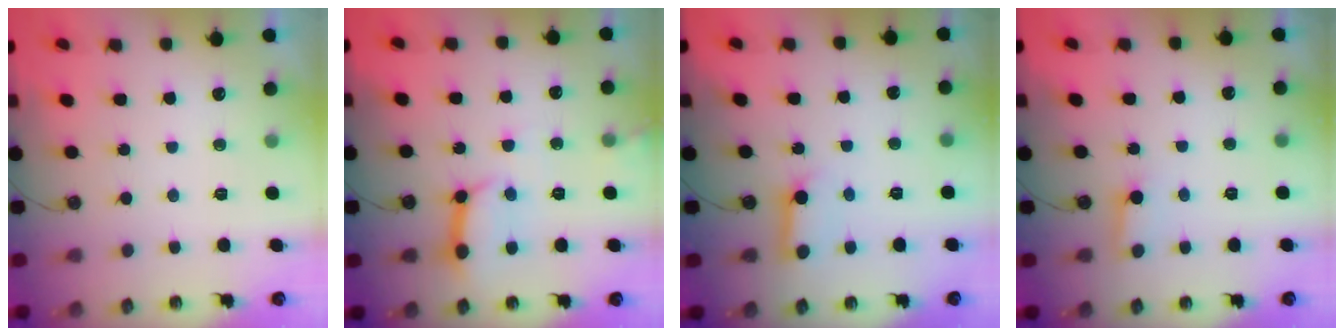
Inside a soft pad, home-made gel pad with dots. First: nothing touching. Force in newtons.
{"total": 10.7, "press": 10.6, "slide": 1.4}
{"total": 7.4, "press": 7.3, "slide": 0.9}
{"total": 4.3, "press": 4.2, "slide": 0.6}